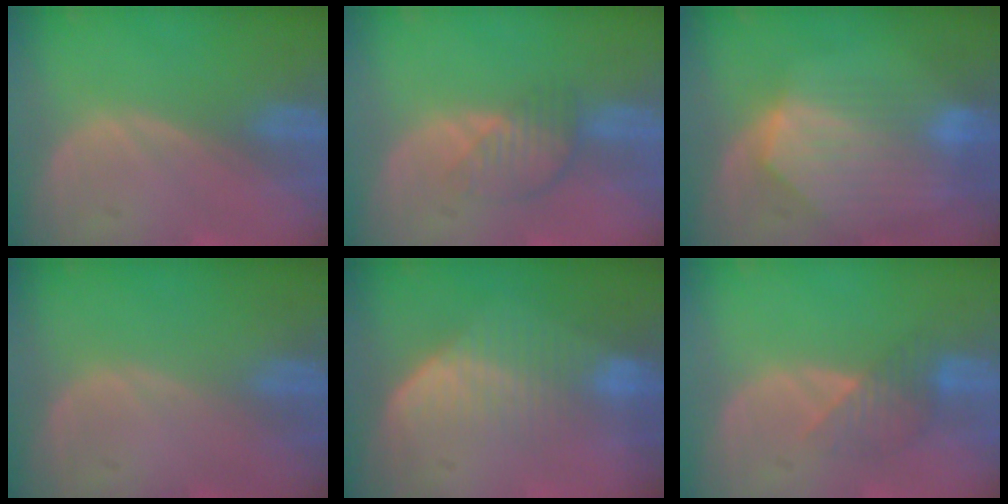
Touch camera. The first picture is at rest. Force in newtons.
{"total": 3.9, "press": 3.7, "slide": 1.4}
{"total": 8.6, "press": 7.8, "slide": 3.7}
{"total": 0.0}
{"total": 7.2, "press": 6.1, "slide": 3.8}
{"total": 3.9, "press": 3.8, "slide": 1.1}